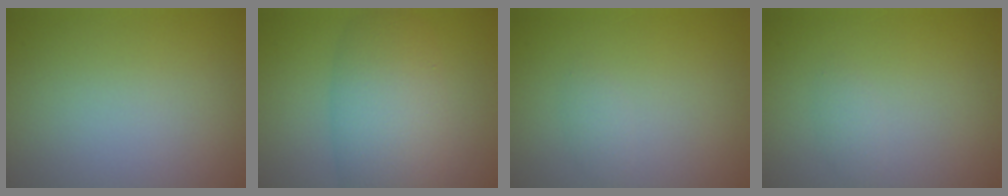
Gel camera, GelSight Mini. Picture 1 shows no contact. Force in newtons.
{"total": 7.4, "press": 7.4, "slide": 0.2}
{"total": 0.8, "press": 0.8, "slide": 0.0}
{"total": 0.8, "press": 0.8, "slide": 0.0}